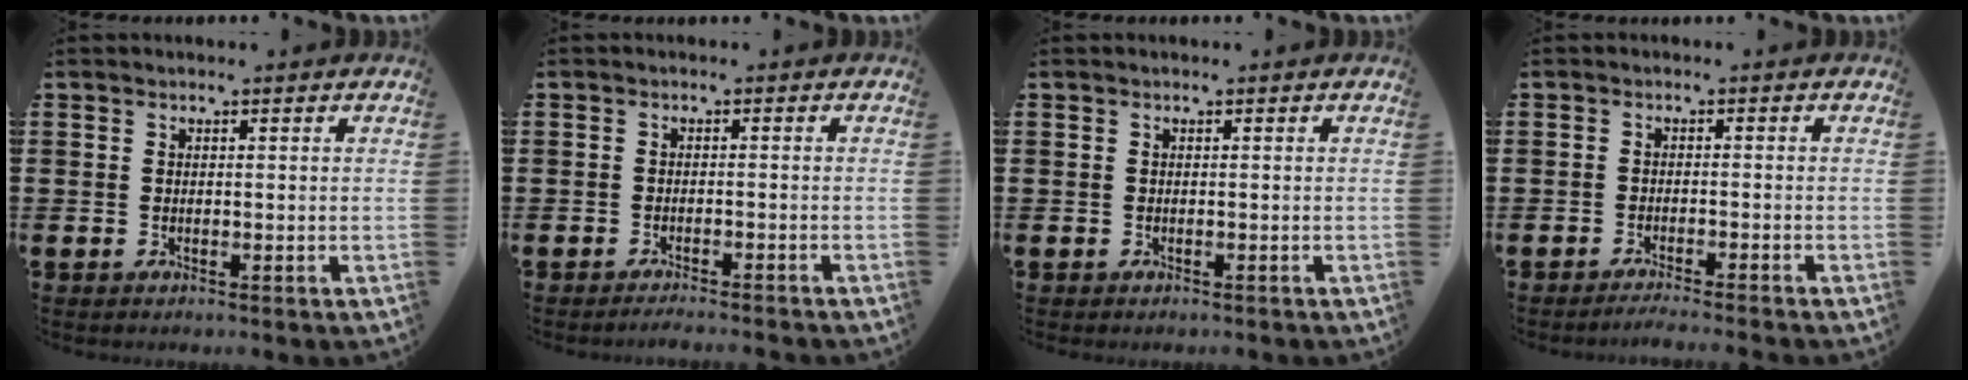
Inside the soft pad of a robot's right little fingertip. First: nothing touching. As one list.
[{"total": 1.2, "force": [-1.2, -0.2, 0.3], "torque": [-0.004, -0.001, -0.023]}, {"total": 0.0}, {"total": 1.5, "force": [-1.4, -0.3, 0.5], "torque": [-0.006, 0.000, -0.026]}]